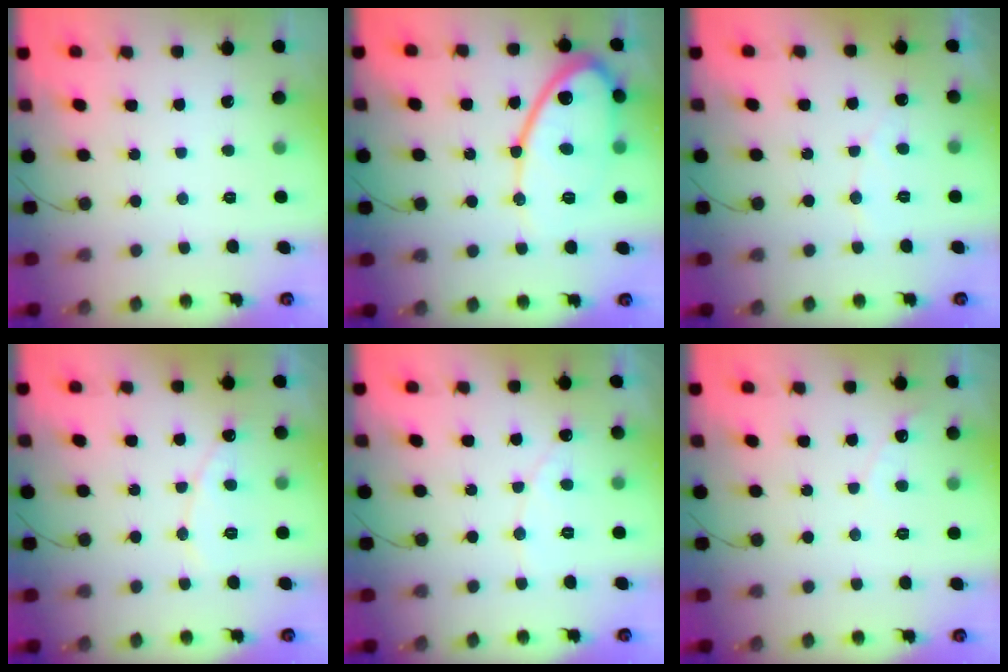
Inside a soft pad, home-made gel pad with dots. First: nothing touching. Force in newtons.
{"total": 14.2, "press": 14.2, "slide": 1.1}
{"total": 3.9, "press": 3.9, "slide": 0.2}
{"total": 7.4, "press": 7.4, "slide": 0.6}
{"total": 4.5, "press": 4.5, "slide": 0.2}
{"total": 3.2, "press": 3.2, "slide": 0.3}